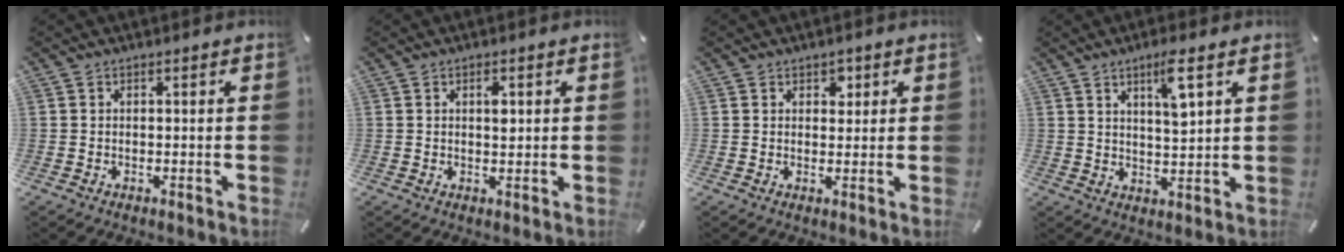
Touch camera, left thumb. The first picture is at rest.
{"total": 2.3, "force": [0.6, 1.2, 1.9], "torque": [-0.024, -0.001, 0.005]}
{"total": 2.4, "force": [1.2, 1.9, 0.8], "torque": [0.006, -0.006, 0.014]}
{"total": 6.7, "force": [3.8, 1.3, 5.4], "torque": [-0.091, -0.017, 0.059]}